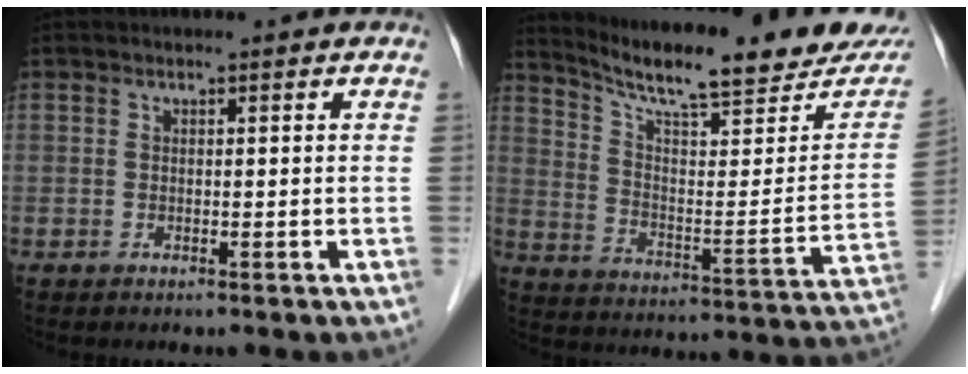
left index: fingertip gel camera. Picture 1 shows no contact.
{"total": 22.1, "force": [19.4, 2.2, 10.4], "torque": [-0.162, -0.050, 0.270]}